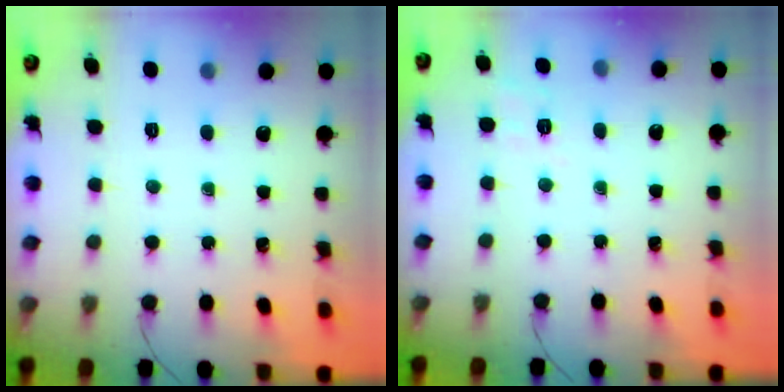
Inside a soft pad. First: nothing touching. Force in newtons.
{"total": 2.3, "press": 1.4, "slide": 1.9}